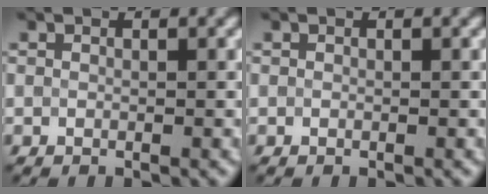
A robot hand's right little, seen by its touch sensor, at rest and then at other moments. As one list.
[{"total": 0.0}]